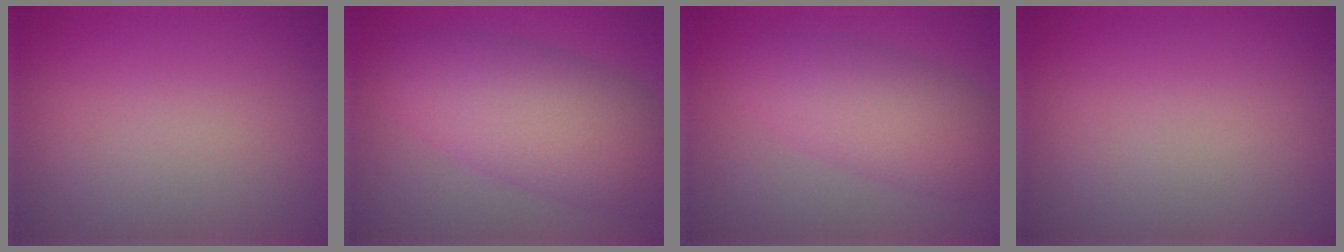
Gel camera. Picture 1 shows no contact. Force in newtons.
{"total": 8.1, "press": 8.1, "slide": 0.3}
{"total": 5.6, "press": 5.6, "slide": 0.1}
{"total": 0.0}